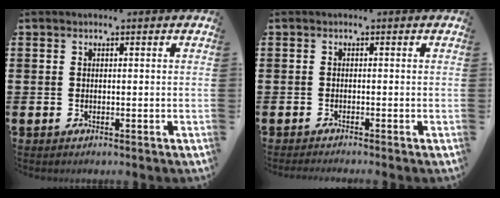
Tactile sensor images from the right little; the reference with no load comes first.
{"total": 0.6, "force": [-0.6, -0.1, 0.1], "torque": [-0.001, -0.003, -0.011]}